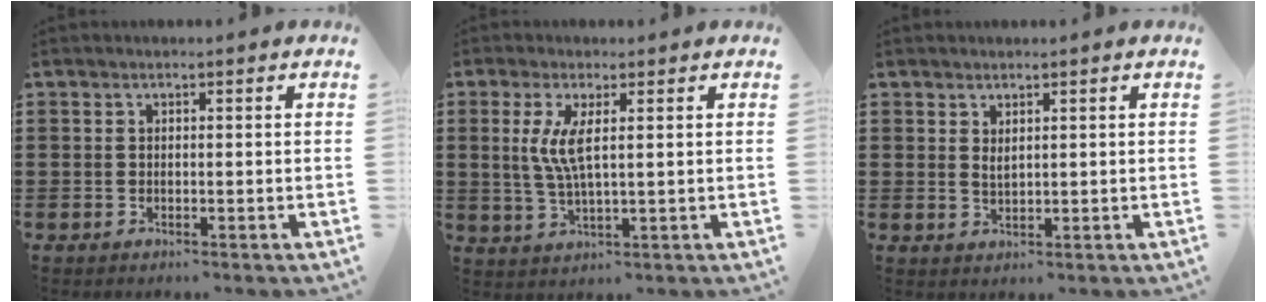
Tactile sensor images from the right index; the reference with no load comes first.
{"total": 5.3, "force": [1.2, 0.8, 5.1], "torque": [-0.115, -0.010, 0.014]}
{"total": 1.6, "force": [1.2, 0.4, 1.0], "torque": [-0.021, 0.000, 0.022]}